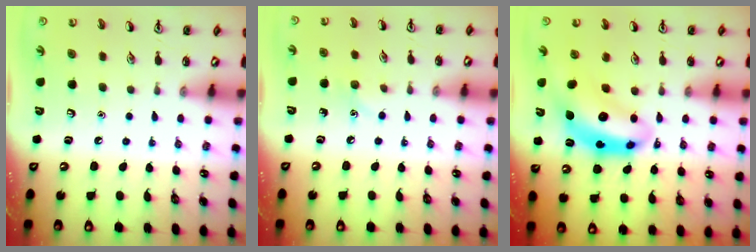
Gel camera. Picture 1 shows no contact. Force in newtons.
{"total": 5.3, "press": 5.0, "slide": 1.6}
{"total": 10.0, "press": 9.5, "slide": 2.9}